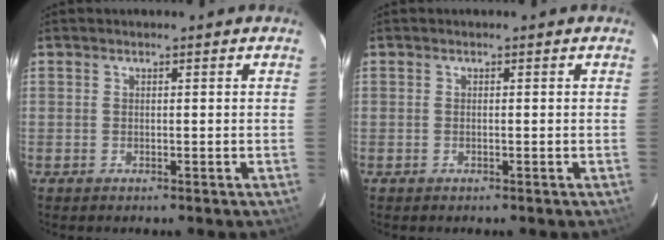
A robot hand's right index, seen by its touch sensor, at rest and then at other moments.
{"total": 0.0}